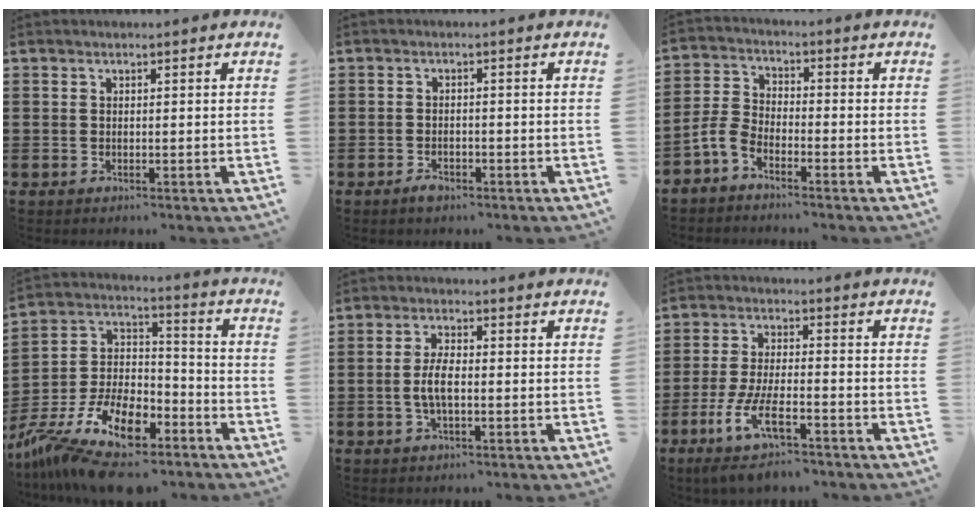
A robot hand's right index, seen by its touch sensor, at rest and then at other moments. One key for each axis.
{"total": 1.5, "fx": -1.1, "fy": 0.6, "fz": 0.8, "tx": -0.015, "ty": -0.002, "tz": -0.022}
{"total": 4.0, "fx": -3.2, "fy": 1.4, "fz": 1.9, "tx": -0.058, "ty": 0.002, "tz": -0.070}
{"total": 14.8, "fx": -9.8, "fy": 6.2, "fz": 9.2, "tx": -0.194, "ty": 0.031, "tz": -0.175}
{"total": 4.2, "fx": -0.6, "fy": 1.6, "fz": 3.9, "tx": -0.092, "ty": -0.004, "tz": -0.019}
{"total": 9.4, "fx": -5.8, "fy": 2.5, "fz": 7.0, "tx": -0.156, "ty": -0.007, "tz": -0.110}